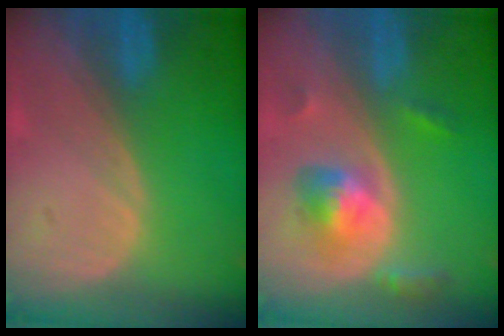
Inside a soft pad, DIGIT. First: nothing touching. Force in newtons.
{"total": 5.7, "press": 5.2, "slide": 2.4}